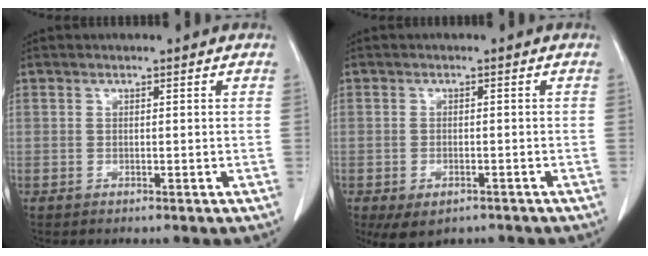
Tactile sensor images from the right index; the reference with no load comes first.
{"total": 4.7, "force": [-2.9, 2.6, 2.5], "torque": [-0.040, -0.007, -0.038]}